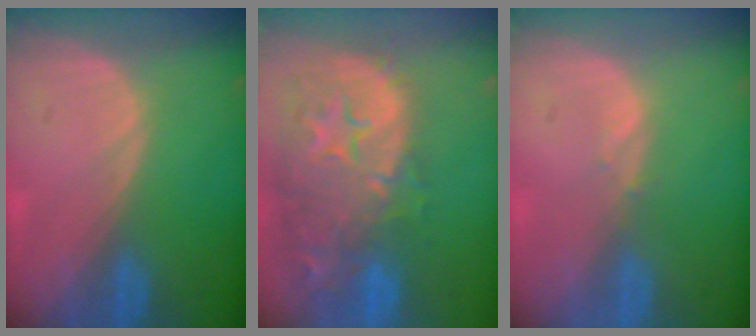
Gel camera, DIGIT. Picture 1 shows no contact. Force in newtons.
{"total": 15.1, "press": 12.1, "slide": 9.0}
{"total": 0.6, "press": 0.6, "slide": 0.1}